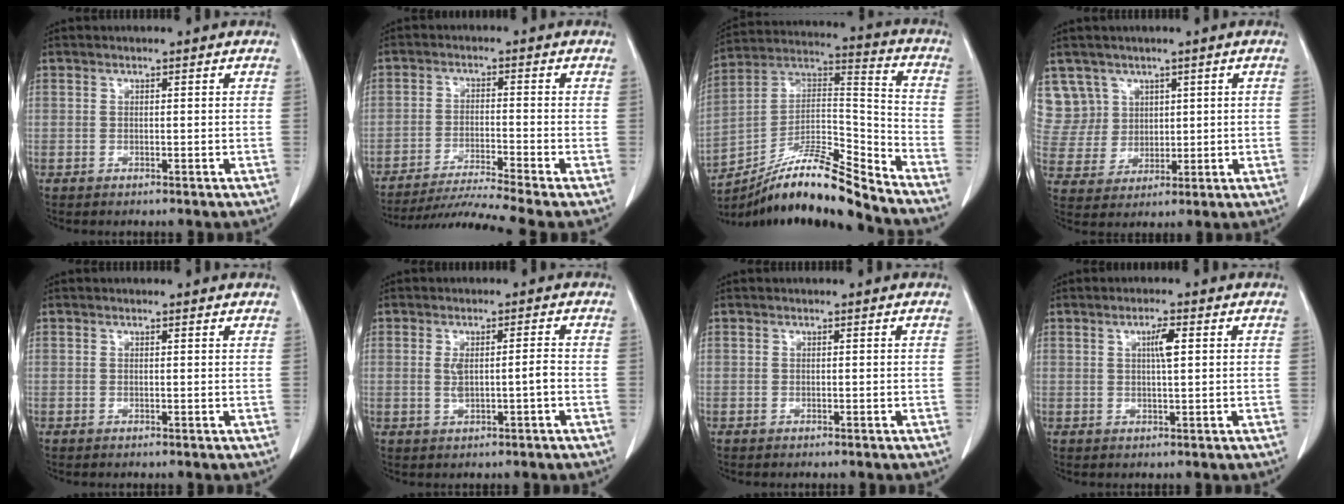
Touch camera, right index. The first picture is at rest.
{"total": 9.4, "force": [-8.3, -2.9, 3.4], "torque": [-0.050, -0.024, -0.146]}
{"total": 15.5, "force": [-13.2, 0.3, 8.1], "torque": [-0.137, 0.032, -0.232]}
{"total": 7.8, "force": [4.2, 6.5, -0.3], "torque": [0.004, 0.019, 0.097]}
{"total": 0.6, "force": [0.6, 0.1, 0.1], "torque": [-0.009, 0.001, 0.003]}
{"total": 3.3, "force": [-0.3, 0.5, 3.3], "torque": [-0.065, 0.005, 0.004]}
{"total": 0.0}
{"total": 2.9, "force": [0.8, 0.3, 2.8], "torque": [-0.049, 0.002, 0.014]}